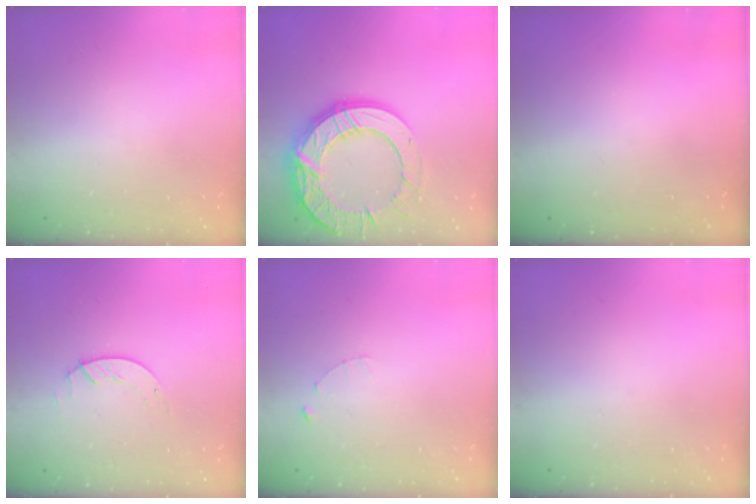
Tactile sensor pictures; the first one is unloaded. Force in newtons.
{"total": 22.7, "press": 22.7, "slide": 1.8}
{"total": 0.0}
{"total": 1.3, "press": 1.2, "slide": 0.1}
{"total": 1.0, "press": 1.0, "slide": 0.2}
{"total": 0.0}